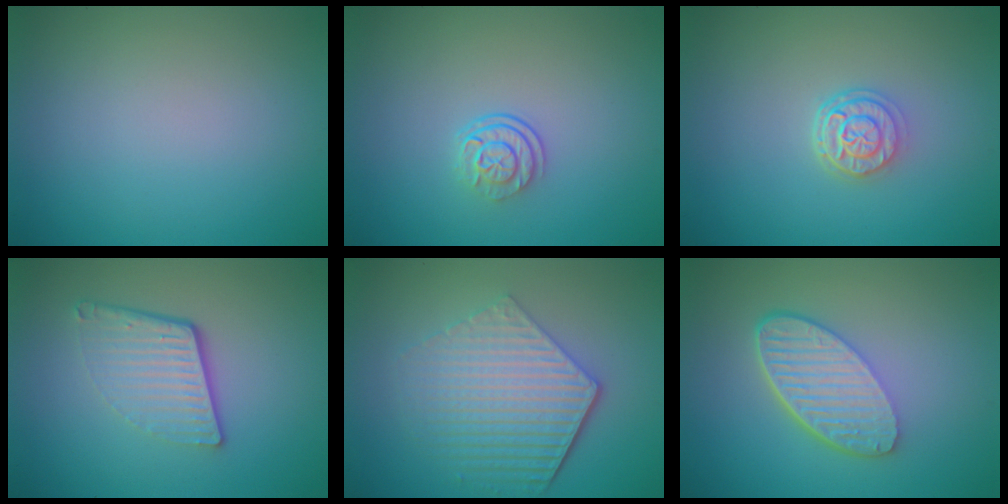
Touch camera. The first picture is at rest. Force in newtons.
{"total": 2.5, "press": 1.8, "slide": 1.8}
{"total": 3.0, "press": 2.4, "slide": 1.9}
{"total": 4.4, "press": 2.9, "slide": 3.4}
{"total": 6.4, "press": 4.6, "slide": 4.4}
{"total": 5.9, "press": 4.2, "slide": 4.1}